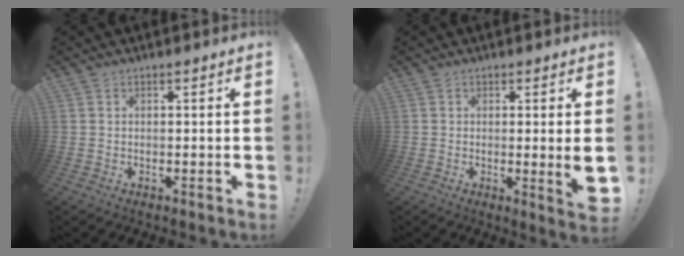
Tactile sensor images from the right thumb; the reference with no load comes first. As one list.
[{"total": 5.7, "force": [-0.2, 0.2, 5.7], "torque": [-0.065, -0.018, -0.001]}]